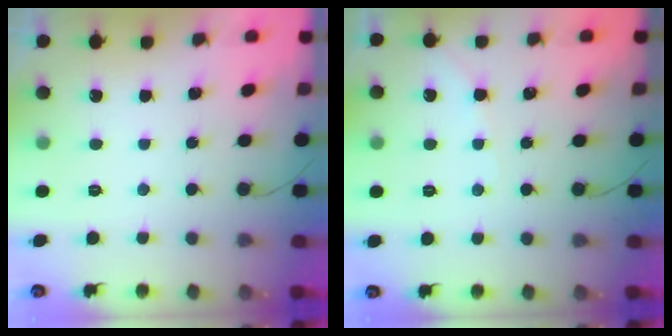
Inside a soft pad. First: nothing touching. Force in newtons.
{"total": 3.0, "press": 3.0, "slide": 0.5}